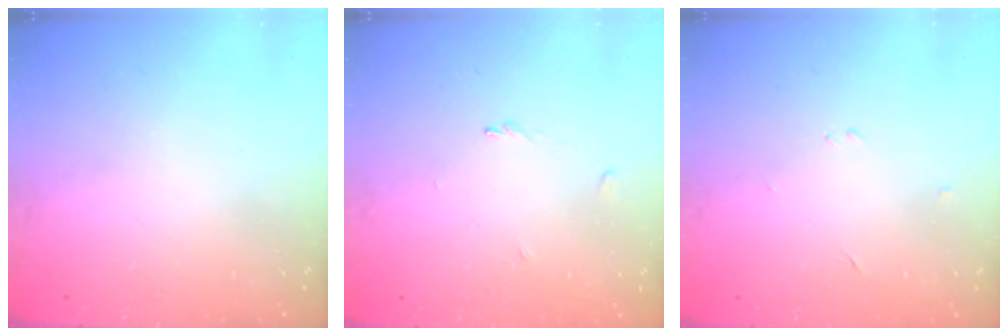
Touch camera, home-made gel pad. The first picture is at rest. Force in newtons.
{"total": 0.7, "press": 0.6, "slide": 0.4}
{"total": 2.2, "press": 2.2, "slide": 0.2}